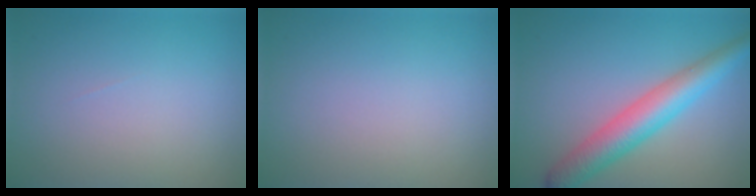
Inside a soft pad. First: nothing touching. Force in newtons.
{"total": 0.0}
{"total": 5.7, "press": 5.7, "slide": 0.1}